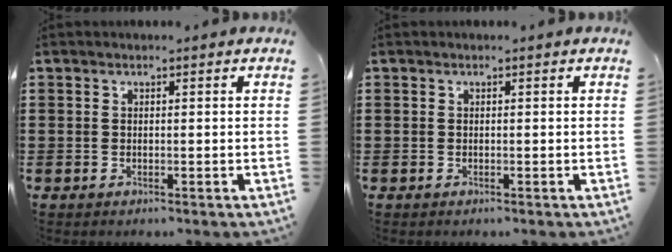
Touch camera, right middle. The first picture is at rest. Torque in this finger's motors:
{"motor_torque": [-0.13, -0.39, 0.03, -0.01]}